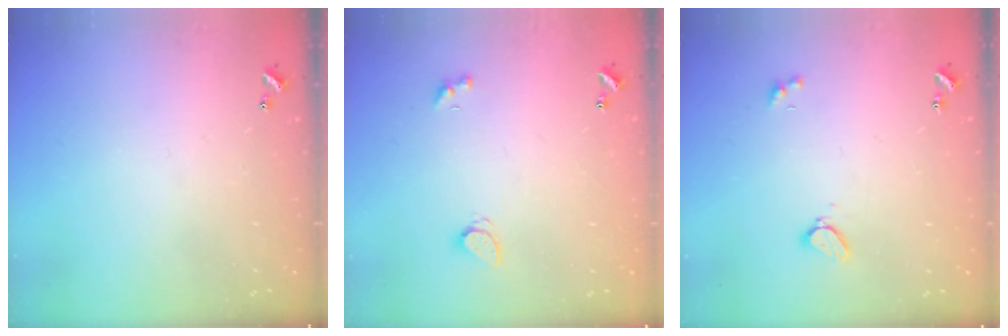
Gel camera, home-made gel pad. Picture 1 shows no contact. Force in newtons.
{"total": 2.1, "press": 2.0, "slide": 0.4}
{"total": 2.2, "press": 2.2, "slide": 0.3}